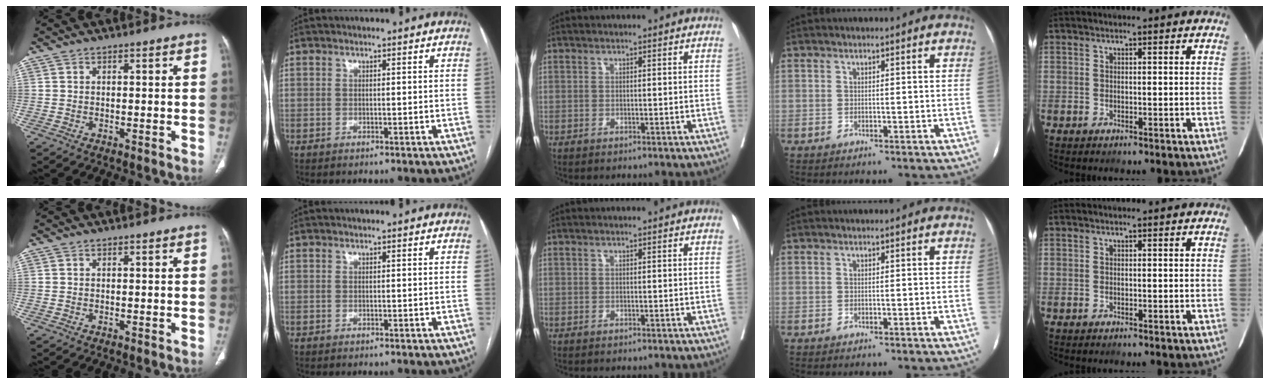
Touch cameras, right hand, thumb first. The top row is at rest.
{}